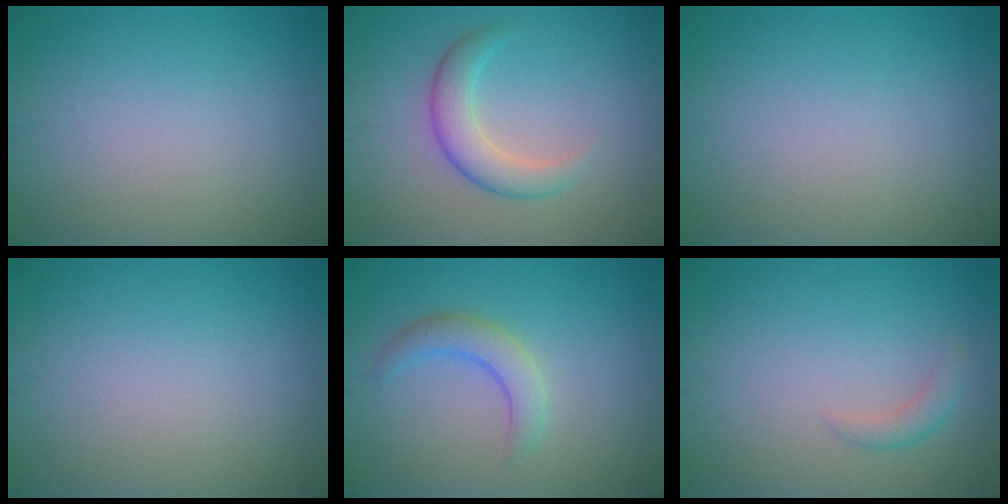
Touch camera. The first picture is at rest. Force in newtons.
{"total": 3.3, "press": 3.3, "slide": 0.2}
{"total": 0.0}
{"total": 0.0}
{"total": 2.7, "press": 2.7, "slide": 0.2}
{"total": 1.4, "press": 1.4, "slide": 0.1}